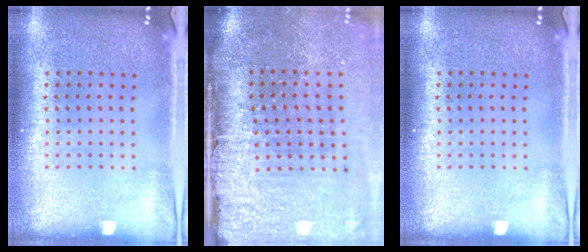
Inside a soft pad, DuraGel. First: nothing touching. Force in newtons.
{"total": 4.8, "press": 3.9, "slide": 2.7}
{"total": 0.0}